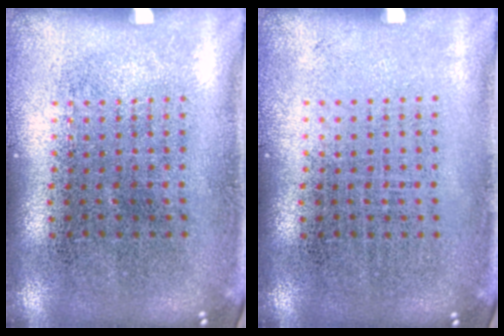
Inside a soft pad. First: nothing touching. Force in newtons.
{"total": 0.0}